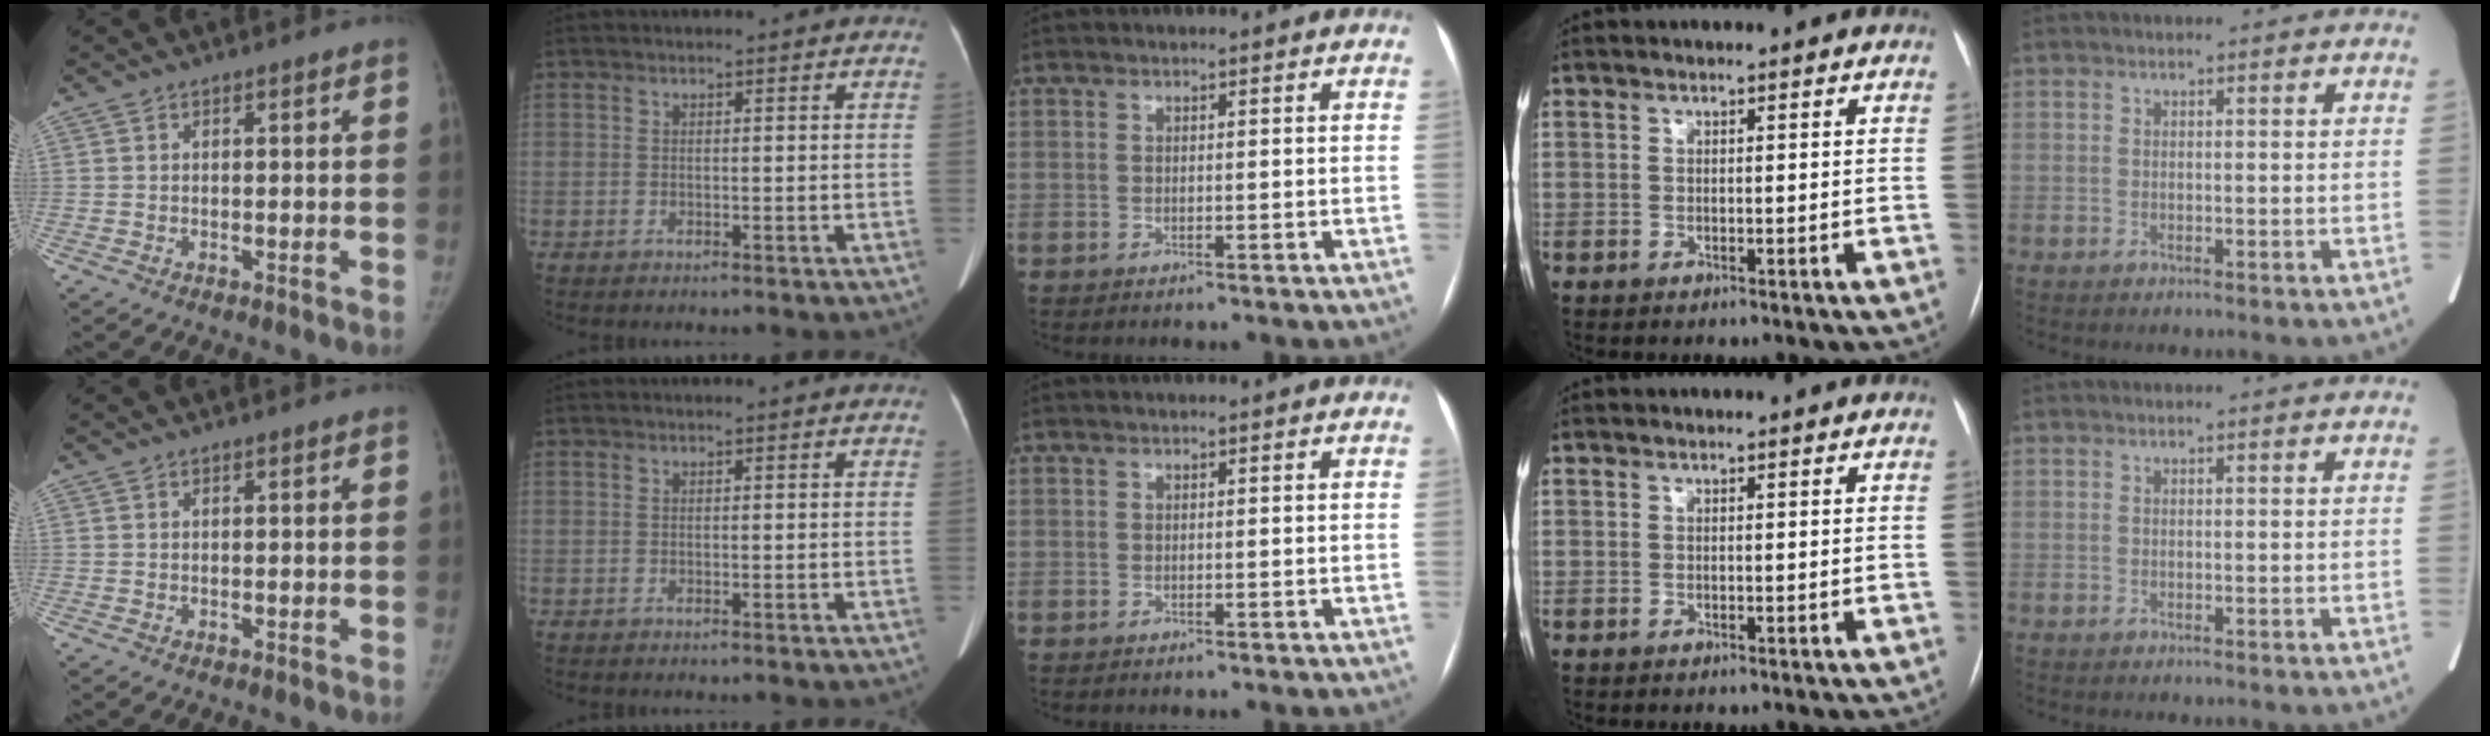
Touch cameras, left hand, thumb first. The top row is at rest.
{}